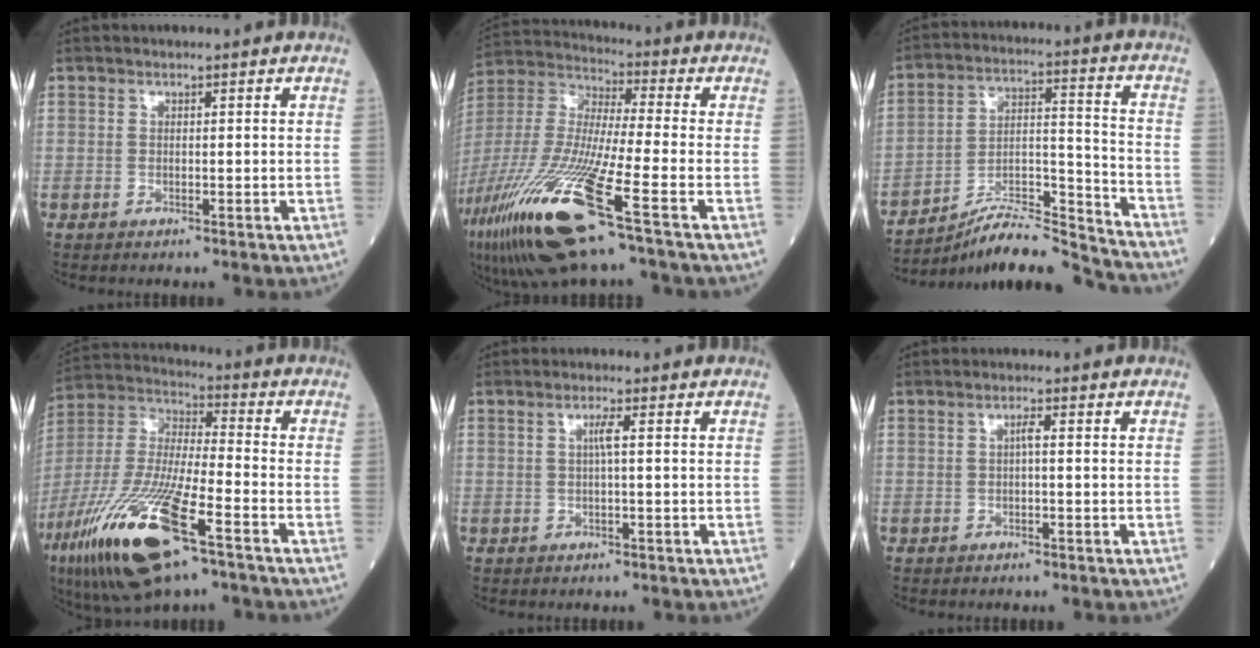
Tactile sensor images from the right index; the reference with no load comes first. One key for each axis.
{"total": 24.0, "fx": -13.1, "fy": 2.1, "fz": 20.0, "tx": -0.465, "ty": -0.064, "tz": -0.250}
{"total": 16.9, "fx": -16.3, "fy": 0.2, "fz": 4.1, "tx": -0.072, "ty": 0.027, "tz": -0.270}
{"total": 22.1, "fx": -11.7, "fy": 4.3, "fz": 18.3, "tx": -0.412, "ty": -0.058, "tz": -0.218}
{"total": 1.7, "fx": 0.2, "fy": -0.2, "fz": 1.6, "tx": -0.033, "ty": 0.002, "tz": 0.002}
{"total": 1.2, "fx": 0.1, "fy": 0.1, "fz": 1.2, "tx": -0.021, "ty": 0.002, "tz": 0.000}